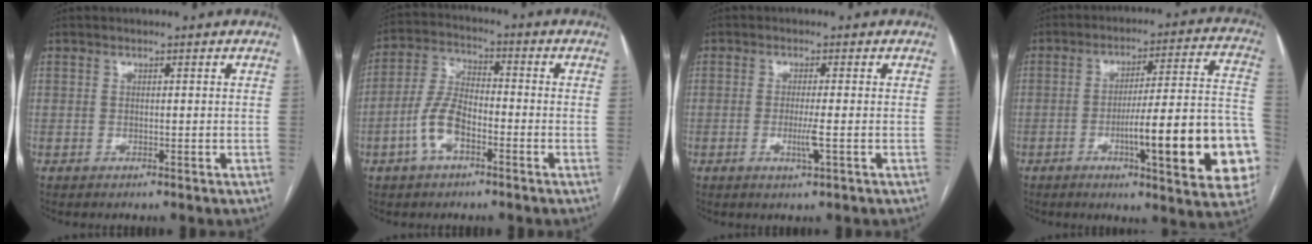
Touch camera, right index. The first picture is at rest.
{"total": 8.1, "force": [-3.3, 4.0, 6.2], "torque": [-0.142, 0.016, -0.065]}
{"total": 3.0, "force": [-0.8, -0.1, 2.9], "torque": [-0.058, -0.007, -0.016]}
{"total": 20.5, "force": [-6.0, 2.7, 19.4], "torque": [-0.189, 0.020, -0.073]}